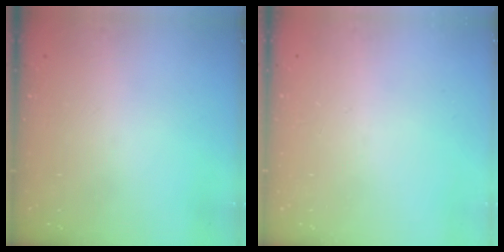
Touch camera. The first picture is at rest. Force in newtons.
{"total": 0.0}